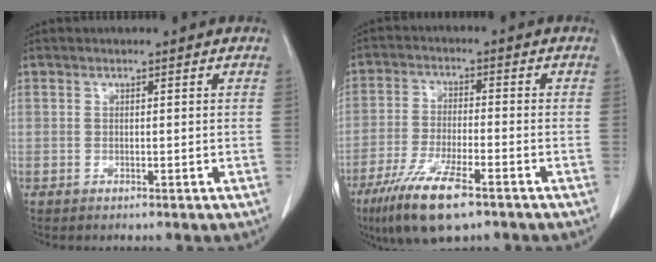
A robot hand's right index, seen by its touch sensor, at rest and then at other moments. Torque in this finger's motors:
{"motor_torque": [1.07, -1.07, 0.53, 0.18]}